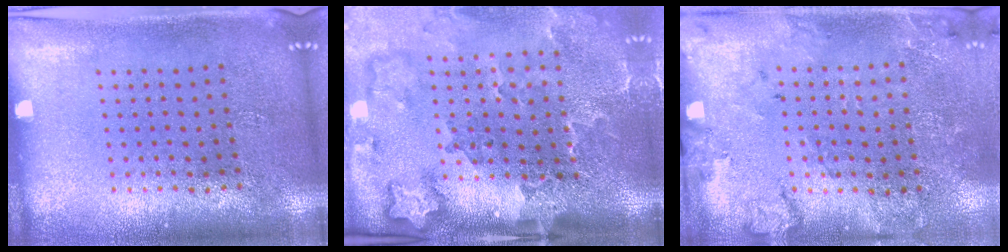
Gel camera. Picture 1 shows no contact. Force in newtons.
{"total": 3.5, "press": 2.4, "slide": 2.5}
{"total": 1.8, "press": 1.7, "slide": 0.7}